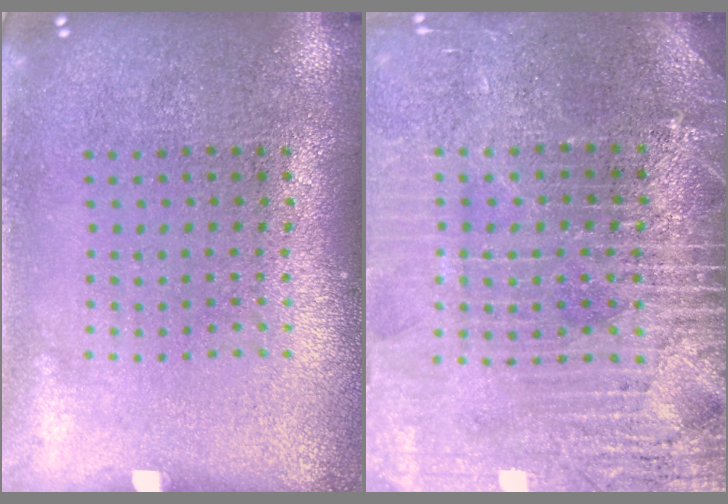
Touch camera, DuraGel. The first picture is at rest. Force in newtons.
{"total": 4.0, "press": 3.6, "slide": 1.8}